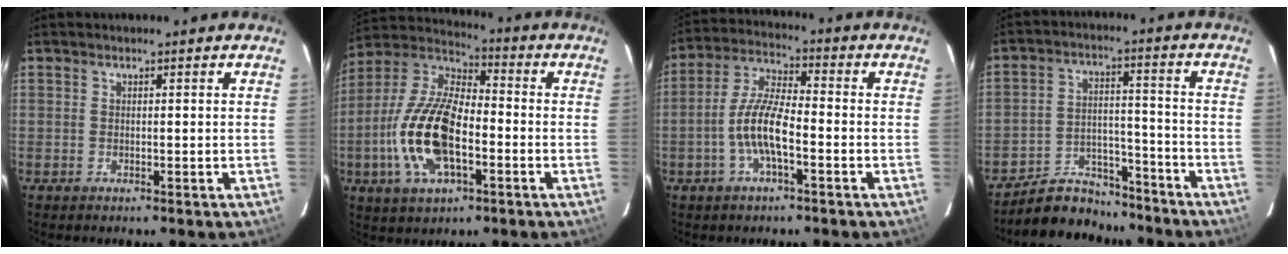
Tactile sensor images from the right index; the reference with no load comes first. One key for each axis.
{"total": 17.7, "fx": -4.6, "fy": 8.1, "fz": 15.1, "tx": -0.321, "ty": -0.002, "tz": -0.090}
{"total": 8.8, "fx": -3.1, "fy": 2.3, "fz": 8.0, "tx": -0.170, "ty": 0.007, "tz": -0.060}
{"total": 12.0, "fx": -10.9, "fy": 4.6, "fz": 2.0, "tx": -0.055, "ty": 0.030, "tz": -0.168}